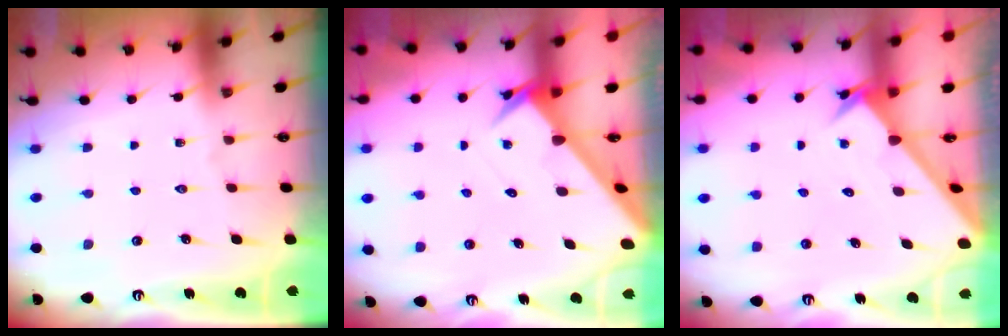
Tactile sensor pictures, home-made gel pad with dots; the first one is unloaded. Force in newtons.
{"total": 3.0, "press": 3.0, "slide": 0.2}
{"total": 2.5, "press": 2.5, "slide": 0.2}